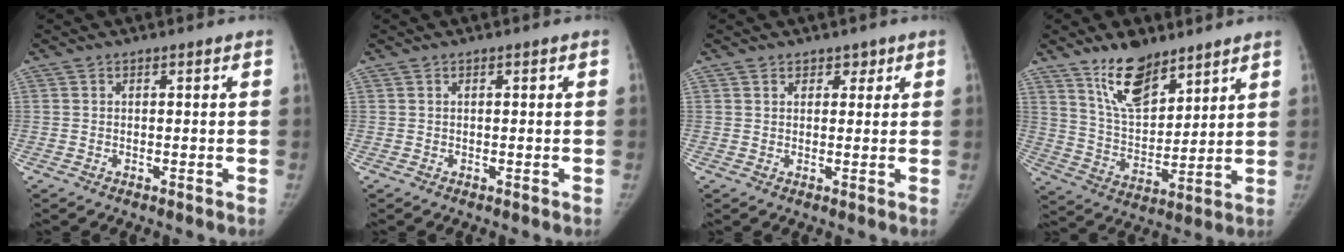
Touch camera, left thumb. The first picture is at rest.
{"total": 0.0}
{"total": 2.3, "force": [1.5, 1.7, 0.5], "torque": [0.018, -0.006, 0.017]}
{"total": 12.5, "force": [8.9, 5.6, 6.8], "torque": [-0.091, -0.063, 0.172]}